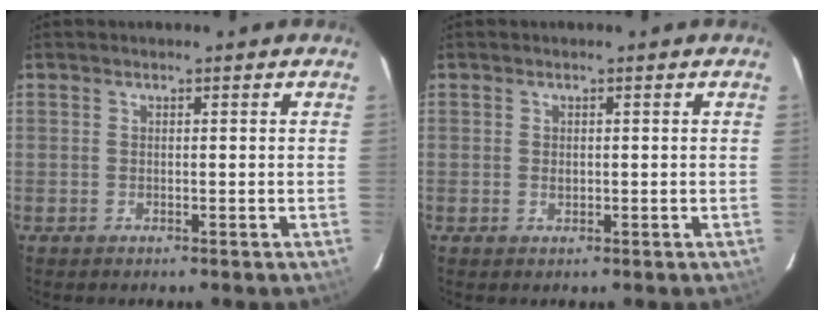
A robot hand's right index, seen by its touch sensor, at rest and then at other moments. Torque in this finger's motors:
{"motor_torque": [0.48, -0.05, 0.08, 0.03]}